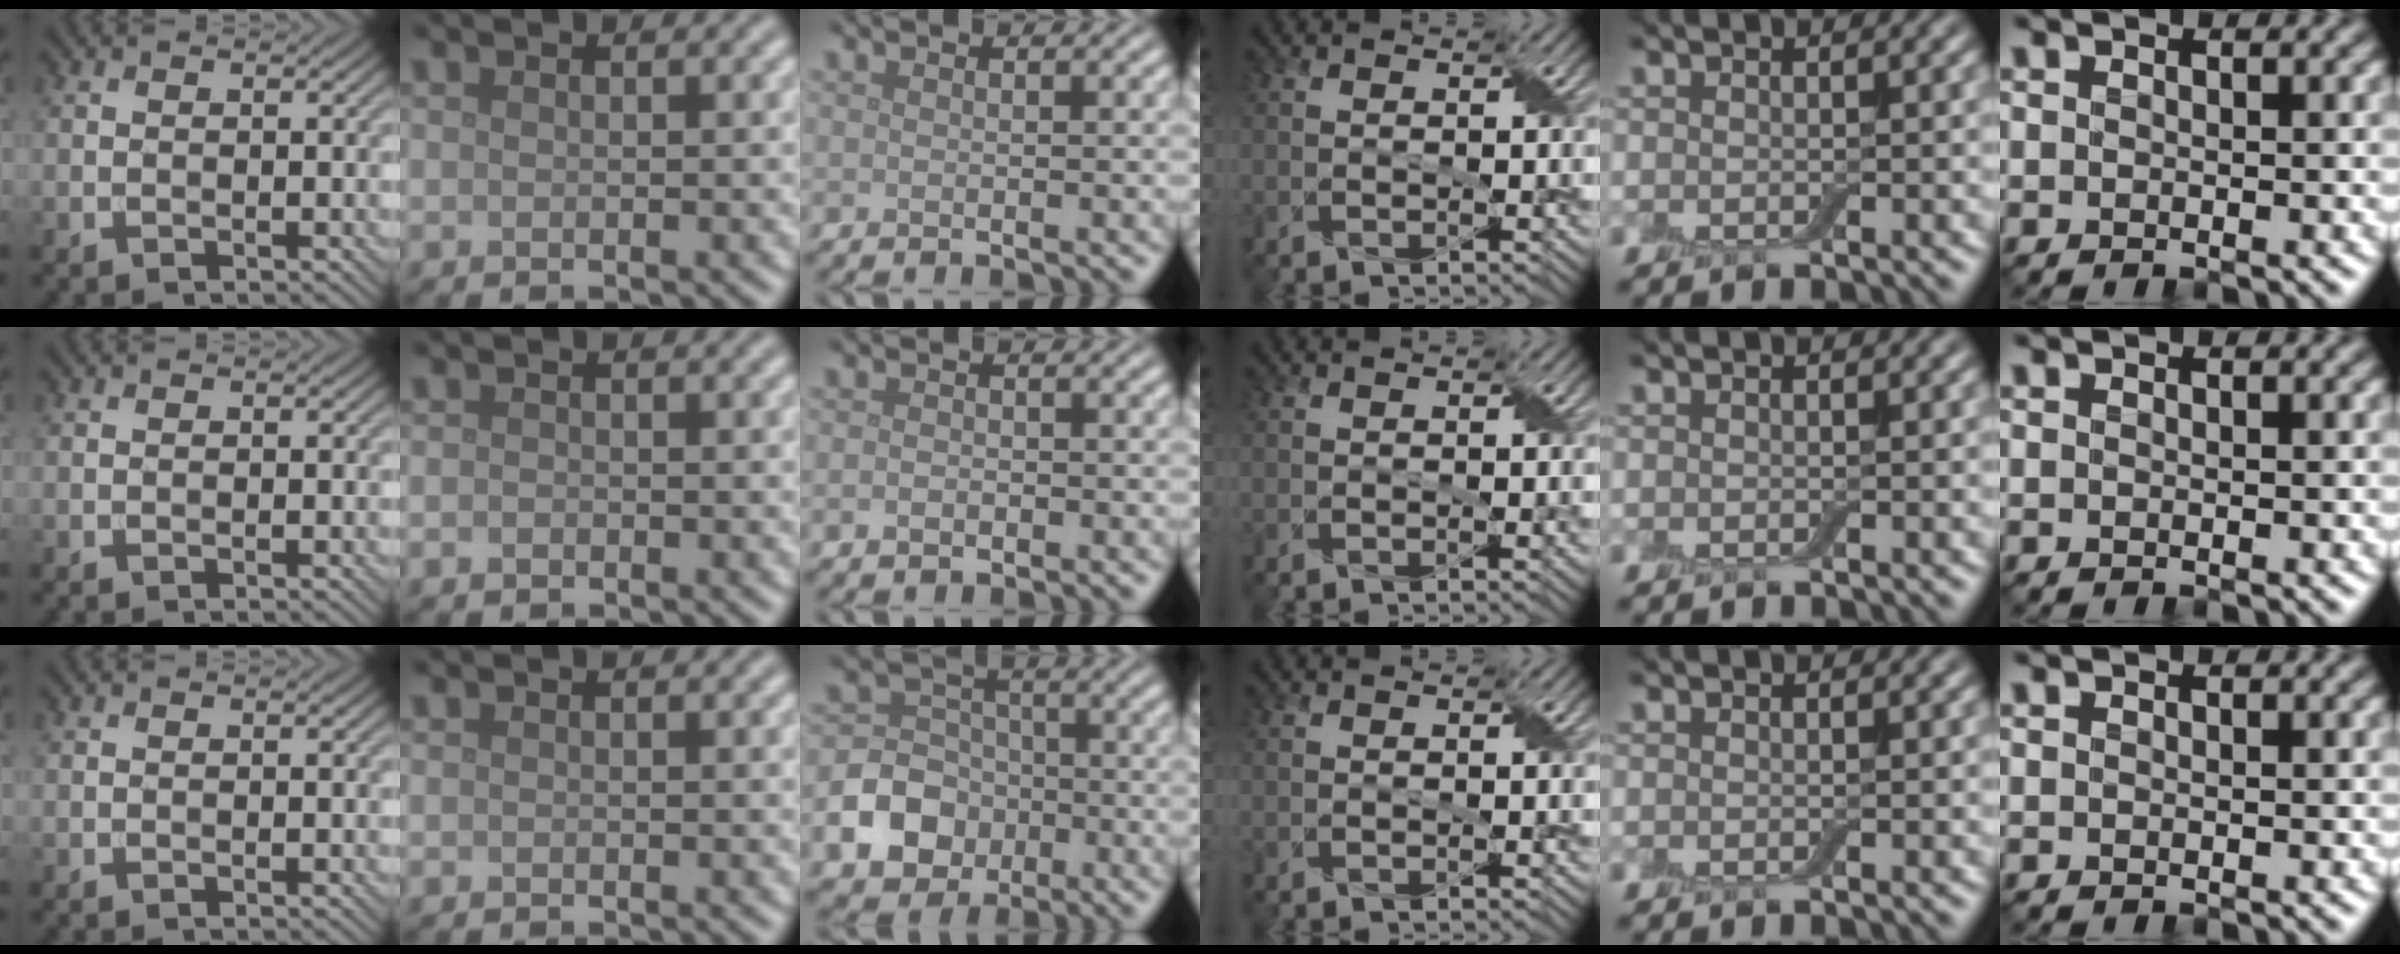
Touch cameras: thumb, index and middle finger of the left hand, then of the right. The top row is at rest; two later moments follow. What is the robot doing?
{"motion": "fold", "object": "aluminum foil"}